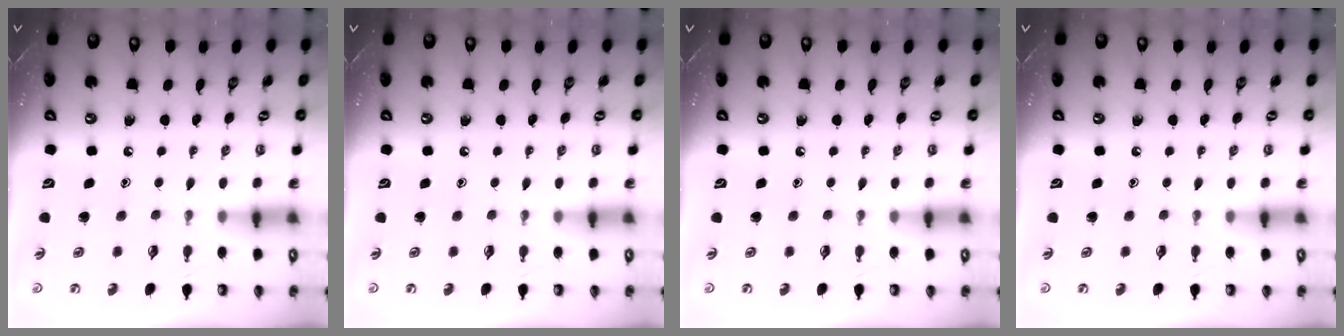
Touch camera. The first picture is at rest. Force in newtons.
{"total": 0.0}
{"total": 0.0}
{"total": 0.0}